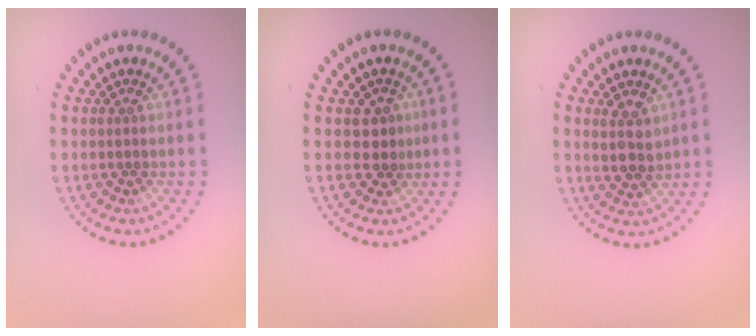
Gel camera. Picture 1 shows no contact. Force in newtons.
{"total": 1.8, "press": 1.5, "slide": 0.9}
{"total": 2.1, "press": 2.0, "slide": 0.8}